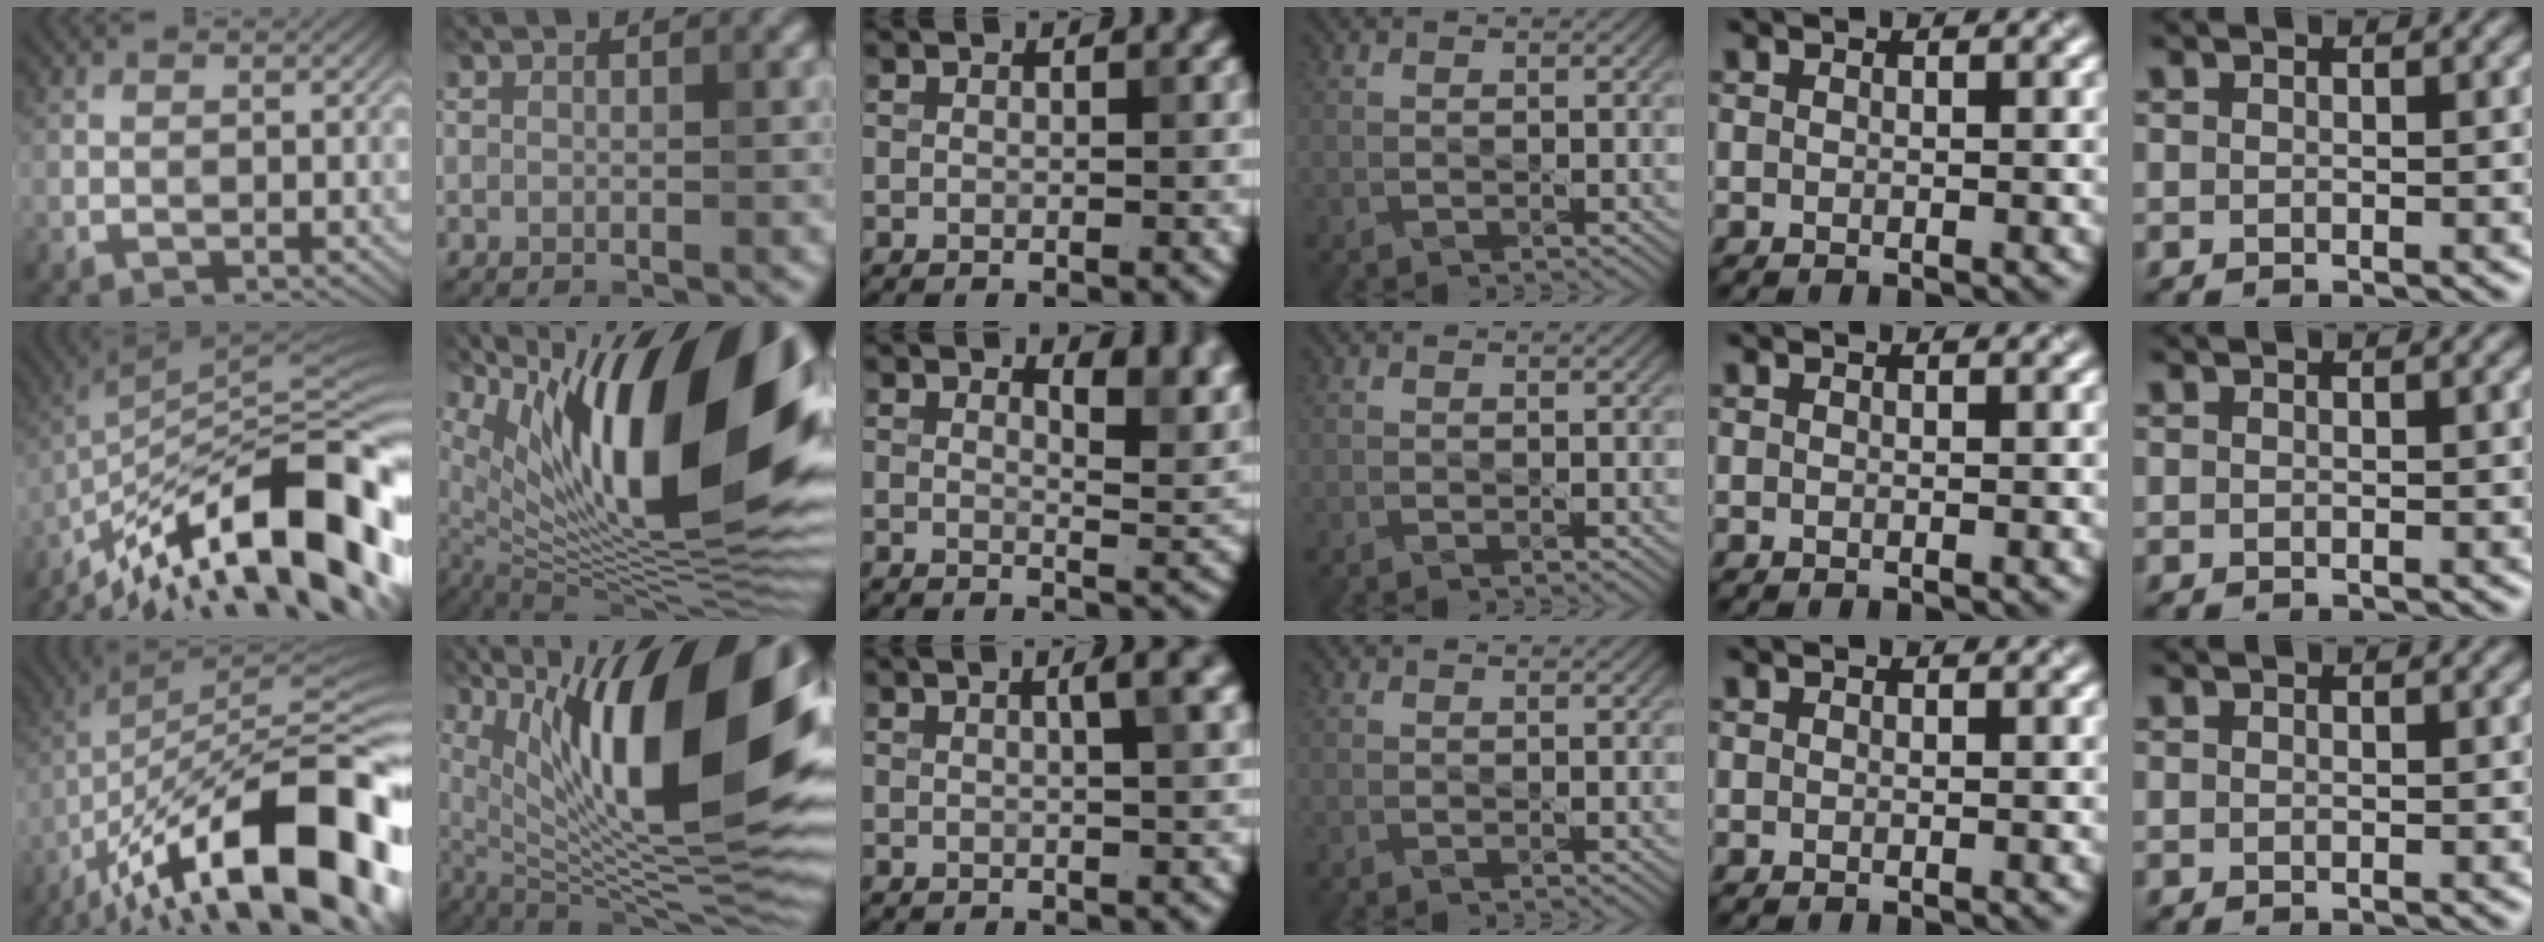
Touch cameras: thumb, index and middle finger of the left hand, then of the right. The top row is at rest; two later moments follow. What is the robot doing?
{"motion": "dispense", "object": "syringe"}